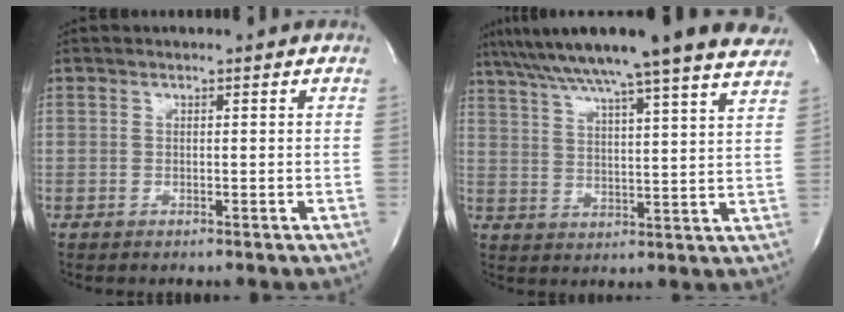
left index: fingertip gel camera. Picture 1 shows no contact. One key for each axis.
{"total": 25.1, "fx": 21.5, "fy": 0.2, "fz": 12.8, "tx": -0.215, "ty": -0.004, "tz": 0.291}